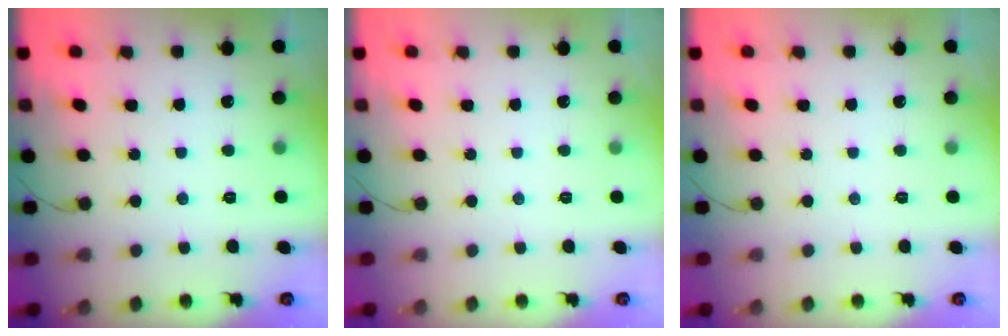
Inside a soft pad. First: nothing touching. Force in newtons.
{"total": 0.0}
{"total": 0.0}